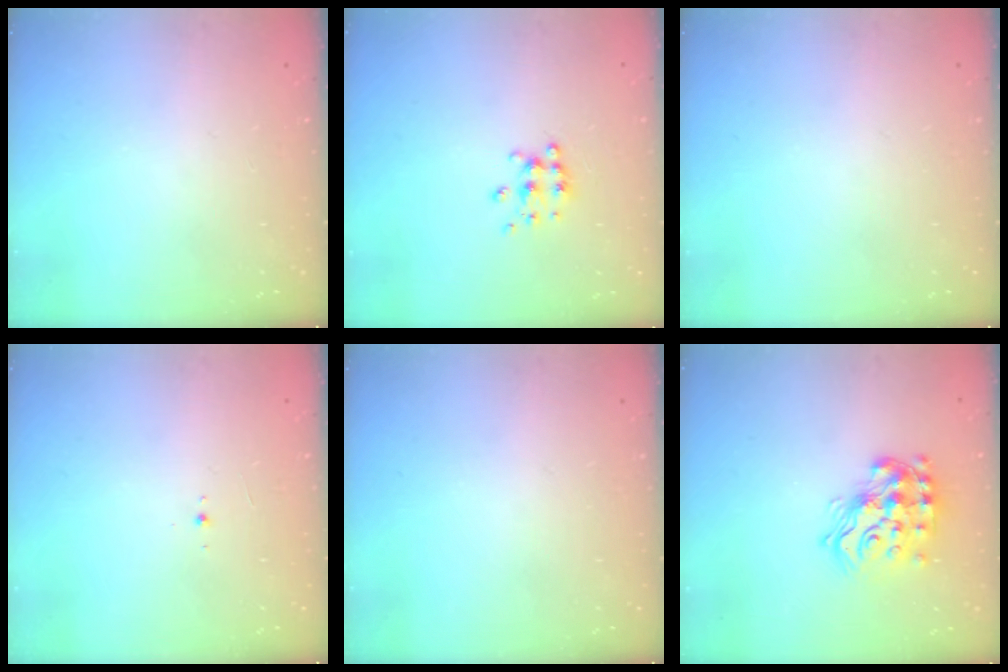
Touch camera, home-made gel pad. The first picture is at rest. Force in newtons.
{"total": 6.4, "press": 6.4, "slide": 0.6}
{"total": 0.0}
{"total": 2.7, "press": 2.5, "slide": 0.8}
{"total": 0.0}
{"total": 17.0, "press": 17.0, "slide": 1.0}